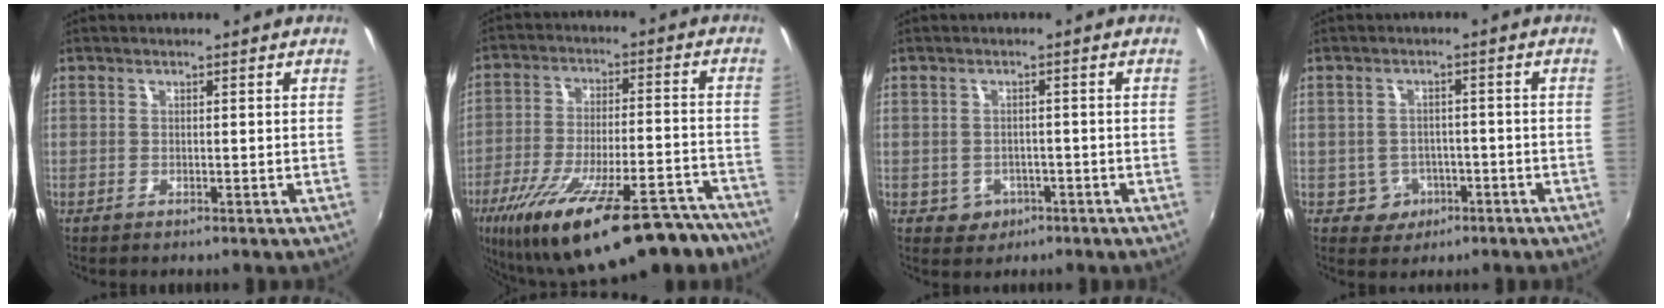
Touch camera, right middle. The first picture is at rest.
{"total": 29.0, "force": [-21.7, 8.8, 17.2], "torque": [-0.298, -0.040, -0.305]}
{"total": 4.4, "force": [-1.9, 3.9, 0.8], "torque": [-0.029, 0.006, -0.019]}
{"total": 5.2, "force": [-2.1, 4.6, 0.8], "torque": [-0.033, 0.010, -0.019]}